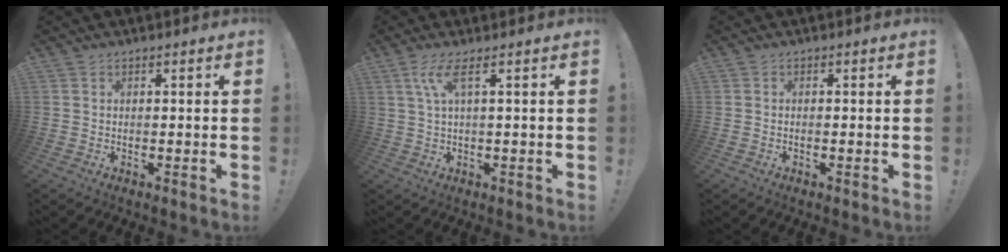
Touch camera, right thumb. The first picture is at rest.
{"total": 5.6, "force": [2.3, 0.7, 5.0], "torque": [-0.099, -0.004, 0.039]}
{"total": 0.5, "force": [-0.5, 0.0, 0.2], "torque": [-0.010, 0.001, -0.007]}